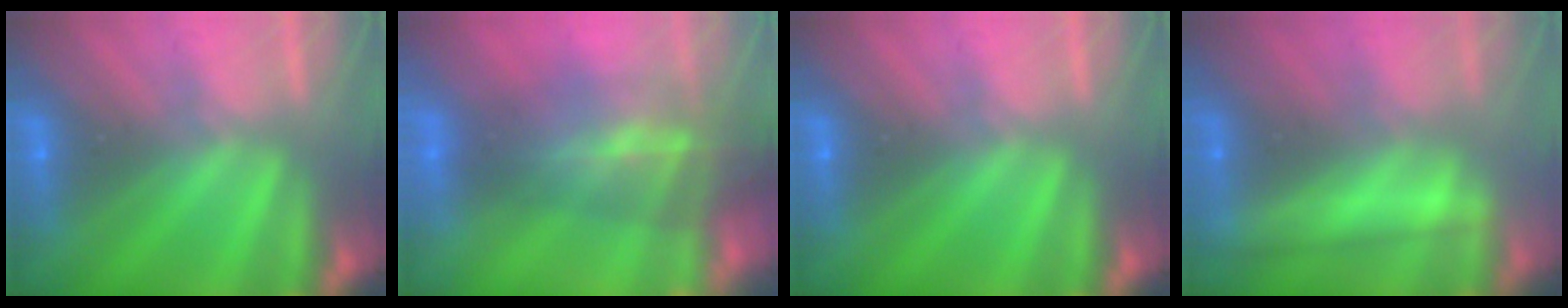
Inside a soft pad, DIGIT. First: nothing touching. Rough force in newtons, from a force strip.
{"total": 5.8}
{"total": 0.0}
{"total": 2.4}